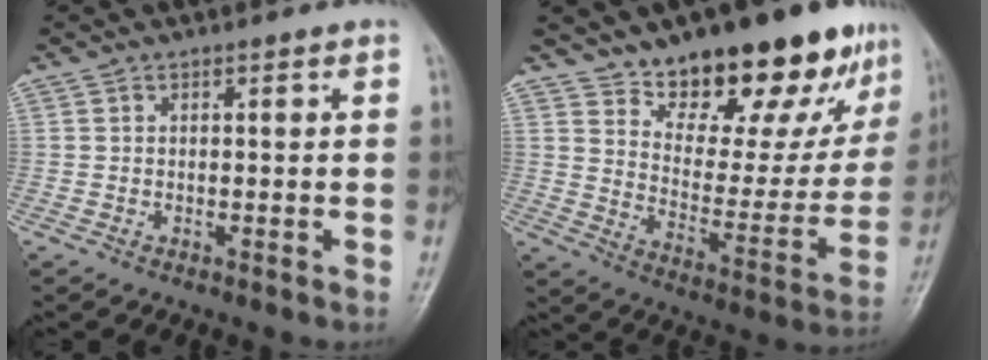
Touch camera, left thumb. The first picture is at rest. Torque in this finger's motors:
{"motor_torque": [0.75, 0.62, 1.45, -1.32, 0.22]}